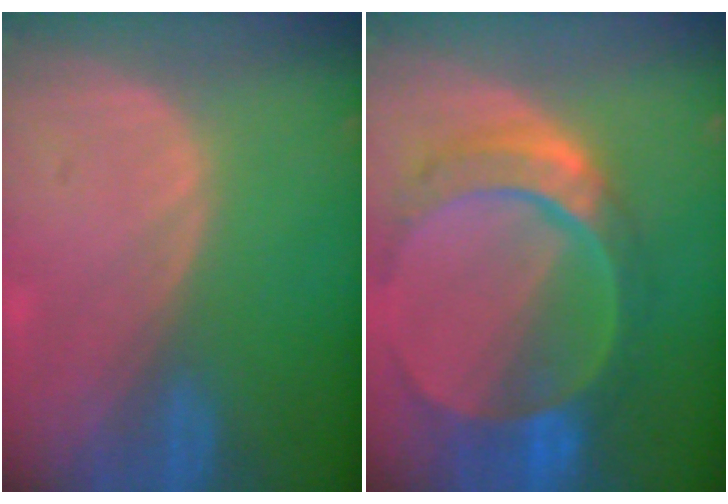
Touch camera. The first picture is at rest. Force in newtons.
{"total": 10.8, "press": 9.2, "slide": 5.7}